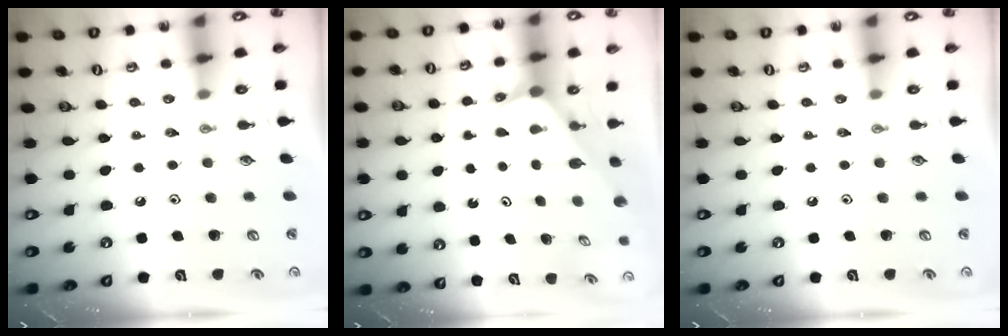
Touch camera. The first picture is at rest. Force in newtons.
{"total": 2.0, "press": 2.0, "slide": 0.1}
{"total": 0.0}